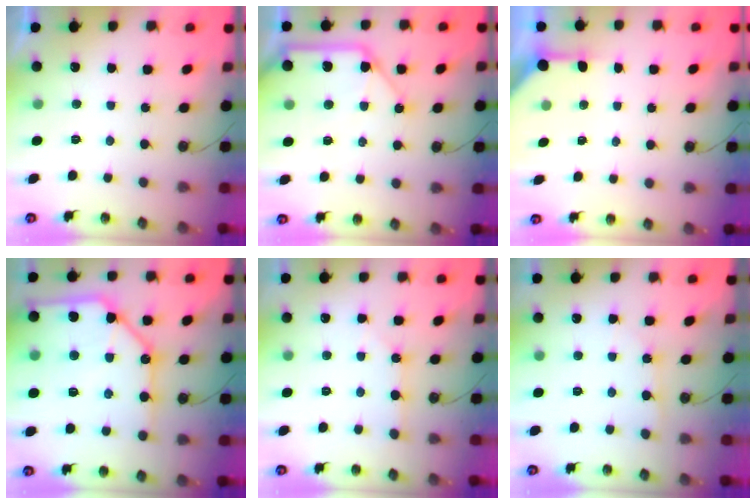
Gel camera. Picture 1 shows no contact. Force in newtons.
{"total": 12.3, "press": 12.2, "slide": 1.6}
{"total": 3.4, "press": 3.4, "slide": 0.3}
{"total": 21.9, "press": 21.8, "slide": 2.1}
{"total": 1.5, "press": 1.5, "slide": 0.3}
{"total": 2.8, "press": 2.8, "slide": 0.3}